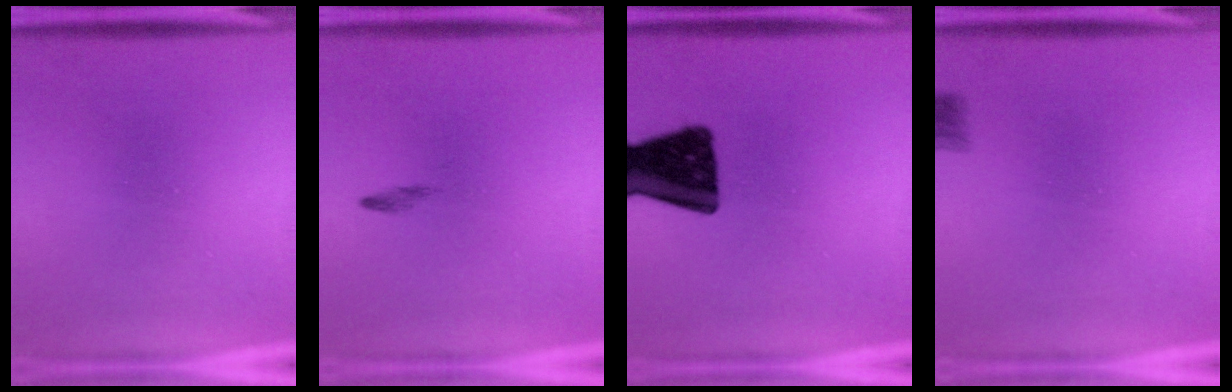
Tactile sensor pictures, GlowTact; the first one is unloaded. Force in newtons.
{"total": 0.7}
{"total": 17.7}
{"total": 2.1}